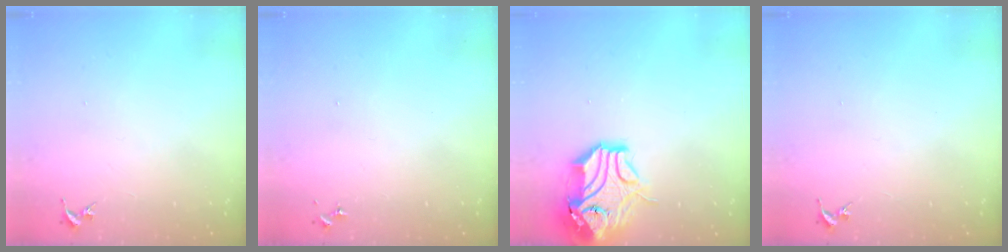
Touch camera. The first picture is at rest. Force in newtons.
{"total": 0.0}
{"total": 16.2, "press": 16.1, "slide": 2.2}
{"total": 0.0}